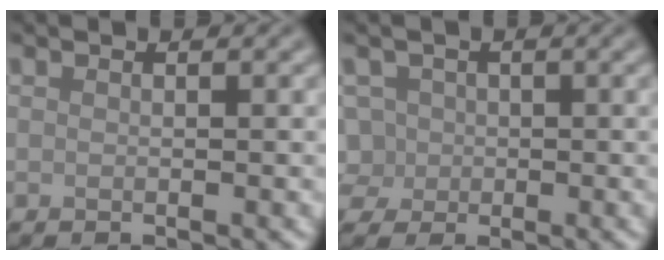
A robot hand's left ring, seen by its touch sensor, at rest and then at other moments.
{"total": 3.3, "force": [-0.7, 3.2, 0.6], "torque": [-0.009, 0.016, -0.010]}